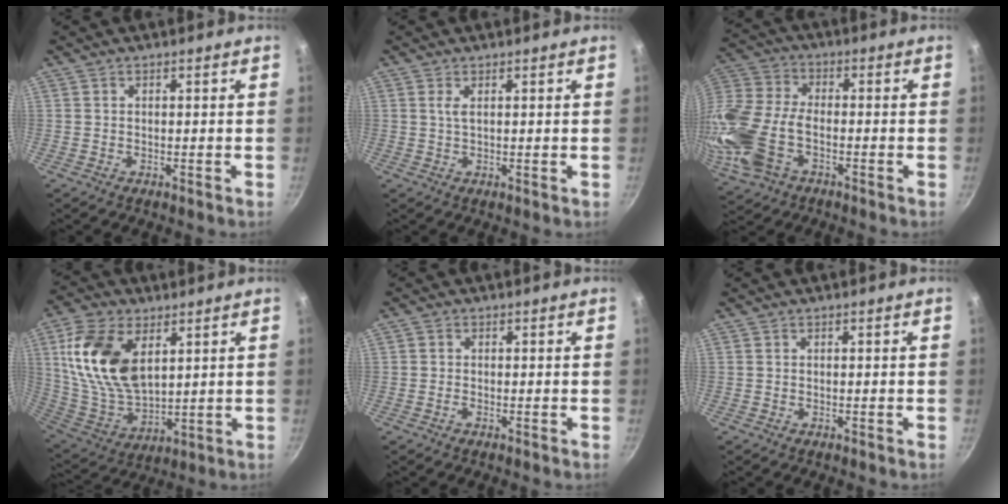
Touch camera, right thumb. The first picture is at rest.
{"total": 1.5, "force": [0.5, 0.2, 1.3], "torque": [-0.027, -0.006, 0.009]}
{"total": 17.2, "force": [-5.0, 10.2, 12.9], "torque": [-0.292, 0.019, -0.110]}
{"total": 18.4, "force": [6.0, 10.7, 13.7], "torque": [-0.250, -0.024, 0.127]}
{"total": 0.8, "force": [-0.4, 0.6, 0.4], "torque": [-0.006, 0.001, -0.012]}
{"total": 0.0}